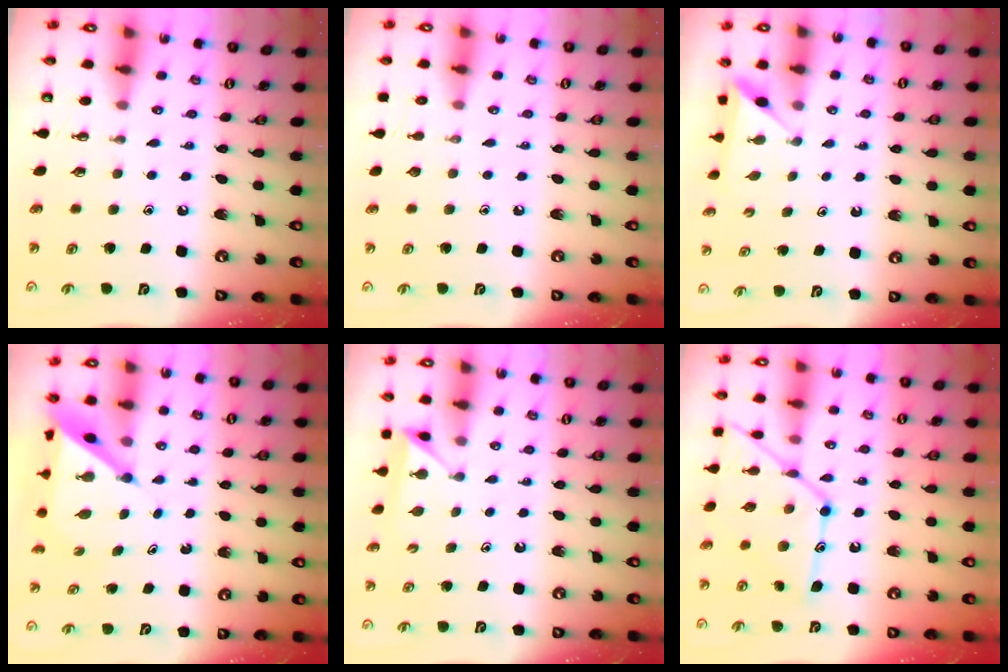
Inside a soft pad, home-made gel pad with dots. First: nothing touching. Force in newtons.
{"total": 0.0}
{"total": 2.5, "press": 2.5, "slide": 0.2}
{"total": 6.0, "press": 5.9, "slide": 0.6}
{"total": 2.8, "press": 2.8, "slide": 0.5}
{"total": 17.1, "press": 17.1, "slide": 1.3}